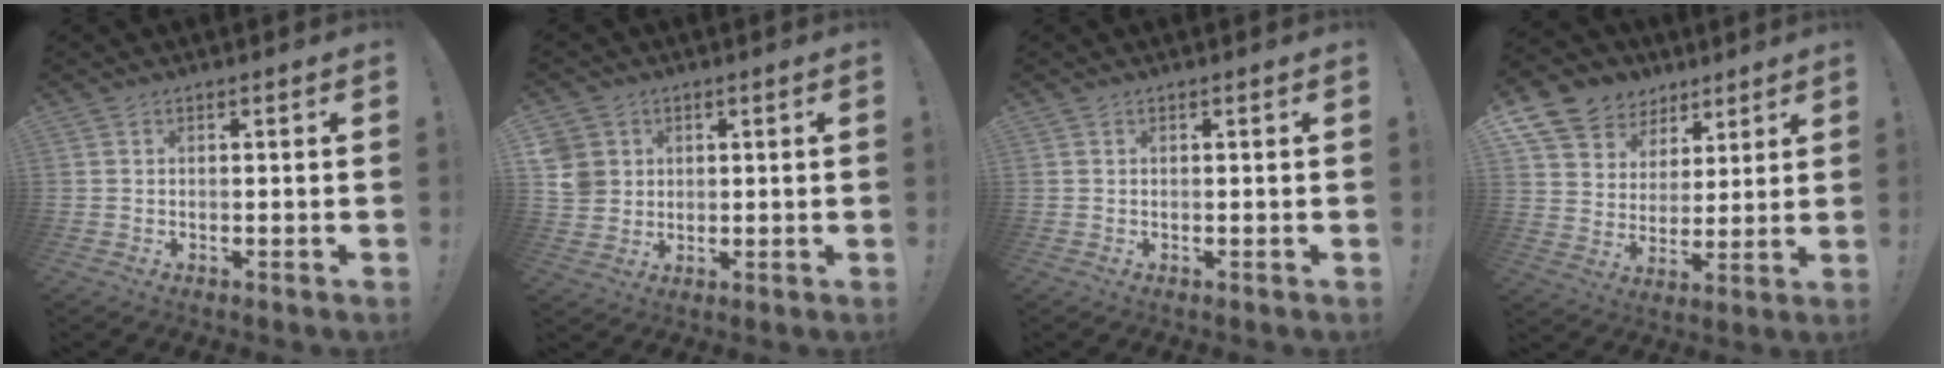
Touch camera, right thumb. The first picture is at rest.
{"total": 6.9, "force": [2.1, 6.2, 2.0], "torque": [-0.050, -0.009, 0.044]}
{"total": 0.0}
{"total": 11.3, "force": [6.9, 8.5, 2.6], "torque": [-0.042, -0.054, 0.139]}